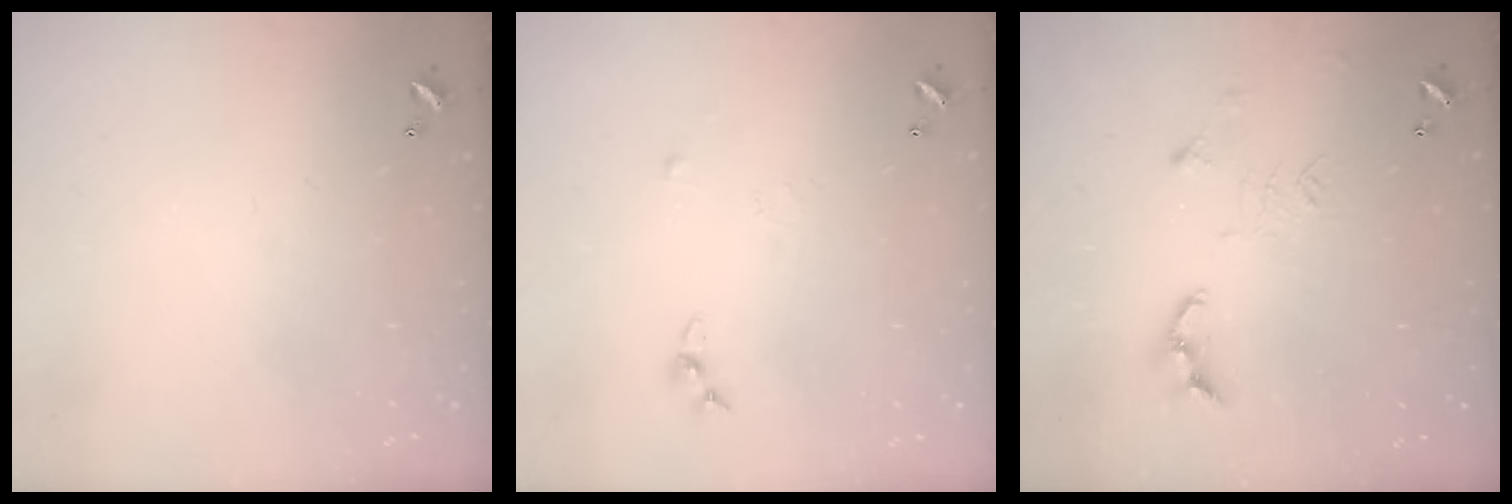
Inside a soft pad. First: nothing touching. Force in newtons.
{"total": 3.3, "press": 3.3, "slide": 0.5}
{"total": 10.3, "press": 10.2, "slide": 1.0}